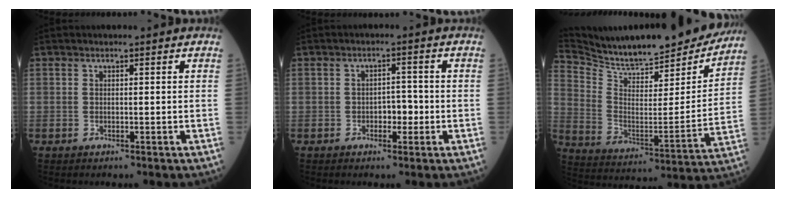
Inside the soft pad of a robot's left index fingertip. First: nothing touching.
{"total": 2.8, "force": [-1.2, 1.6, 2.0], "torque": [-0.024, 0.002, -0.020]}
{"total": 24.2, "force": [22.3, 4.0, 8.7], "torque": [-0.155, -0.057, 0.326]}